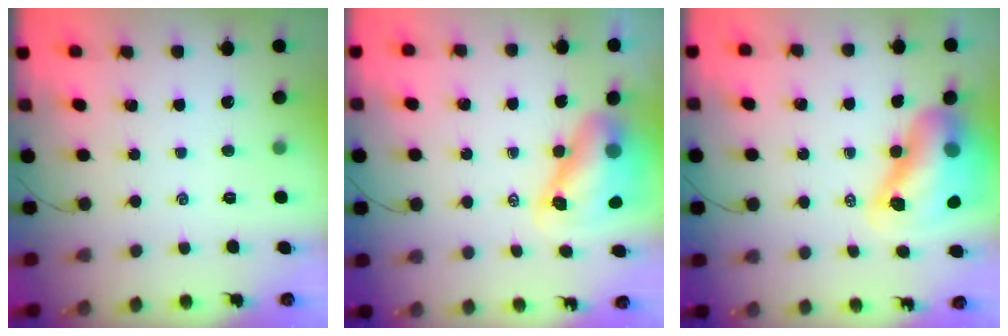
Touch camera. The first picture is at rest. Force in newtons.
{"total": 9.9, "press": 9.5, "slide": 2.7}
{"total": 15.4, "press": 14.8, "slide": 4.5}